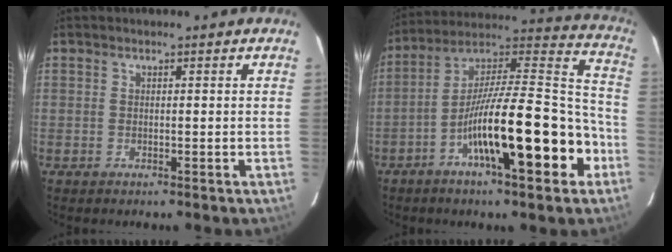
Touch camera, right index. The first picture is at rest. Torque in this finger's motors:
{"motor_torque": [1.45, -0.69, 1.05, 0.21]}